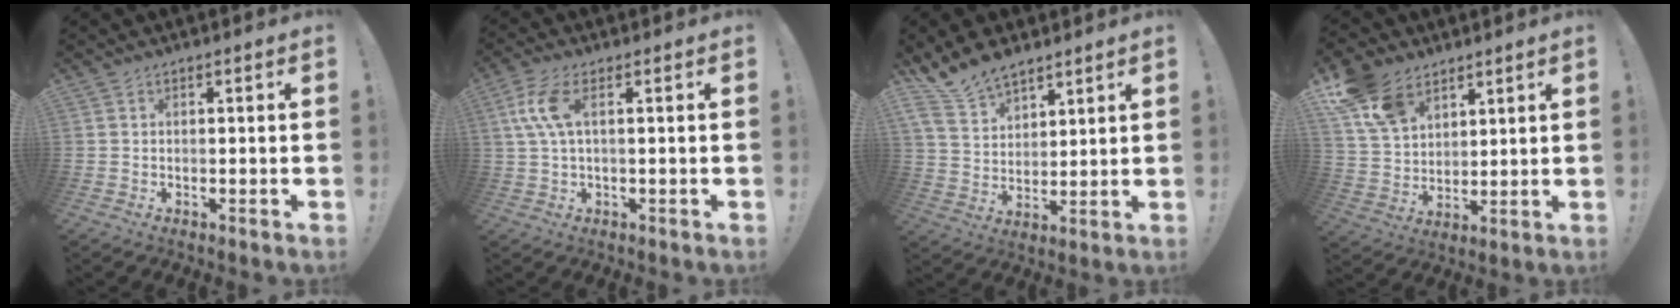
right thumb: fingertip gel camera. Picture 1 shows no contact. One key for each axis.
{"total": 7.8, "fx": 1.5, "fy": 2.9, "fz": 7.1, "tx": -0.148, "ty": 0.001, "tz": 0.032}
{"total": 11.7, "fx": 9.6, "fy": 5.6, "fz": 3.6, "tx": -0.080, "ty": -0.063, "tz": 0.188}
{"total": 13.4, "fx": 8.5, "fy": 8.6, "fz": 5.8, "tx": -0.112, "ty": -0.038, "tz": 0.169}